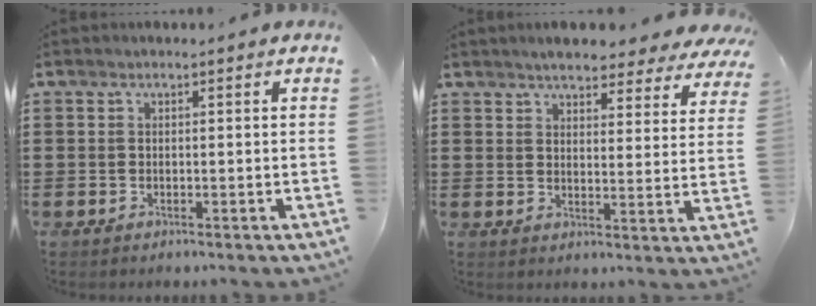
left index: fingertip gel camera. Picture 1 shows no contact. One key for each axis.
{"total": 4.9, "fx": 4.6, "fy": 0.5, "fz": 1.4, "tx": -0.039, "ty": -0.019, "tz": 0.080}